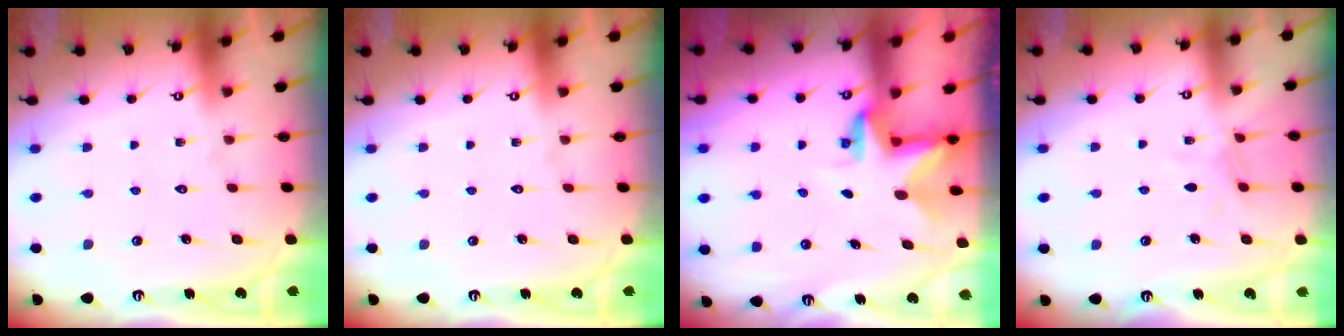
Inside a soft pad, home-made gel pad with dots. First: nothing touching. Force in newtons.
{"total": 0.0}
{"total": 2.9, "press": 2.9, "slide": 0.1}
{"total": 4.4, "press": 4.3, "slide": 0.5}